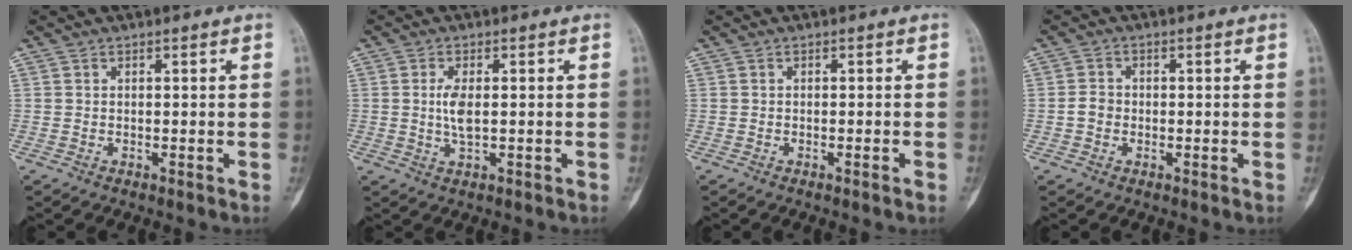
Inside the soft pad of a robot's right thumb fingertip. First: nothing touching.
{"total": 3.7, "force": [0.0, 1.3, 3.5], "torque": [-0.073, -0.006, -0.001]}
{"total": 1.0, "force": [-0.6, -0.1, 0.8], "torque": [-0.015, 0.001, -0.007]}
{"total": 2.3, "force": [-0.6, 1.9, 1.0], "torque": [-0.013, 0.008, -0.015]}